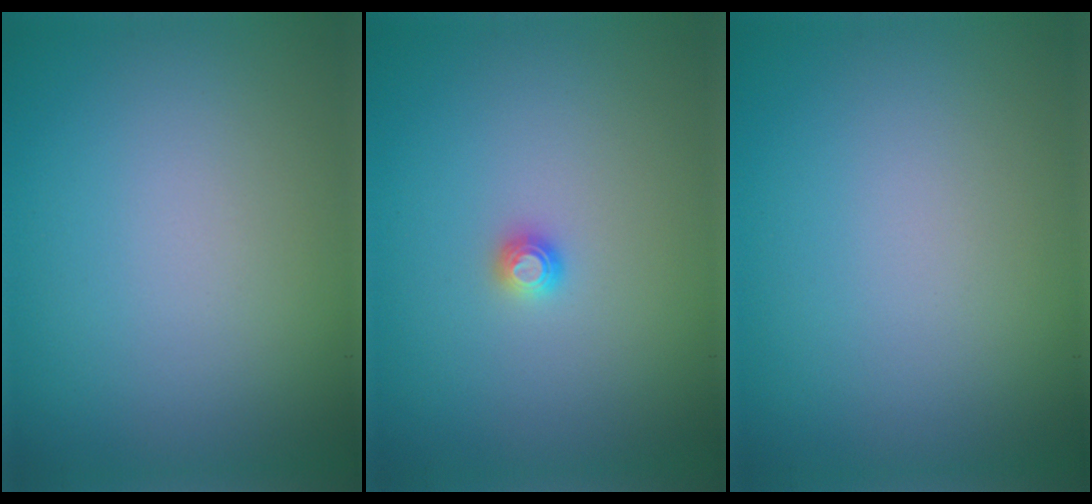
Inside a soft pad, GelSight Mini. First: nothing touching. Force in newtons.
{"total": 1.0, "press": 1.0, "slide": 0.1}
{"total": 0.0}